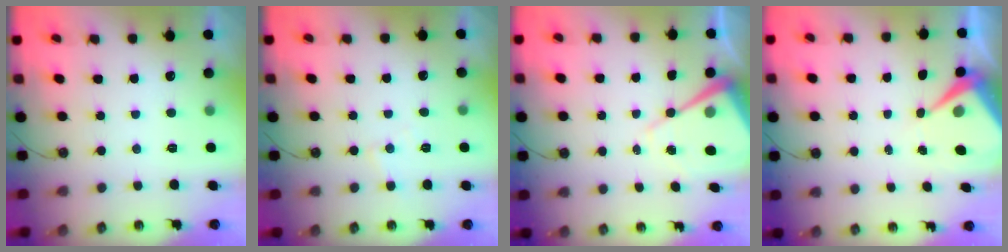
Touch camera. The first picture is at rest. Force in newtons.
{"total": 6.2, "press": 6.2, "slide": 0.7}
{"total": 10.7, "press": 10.6, "slide": 0.9}
{"total": 6.9, "press": 6.9, "slide": 0.4}